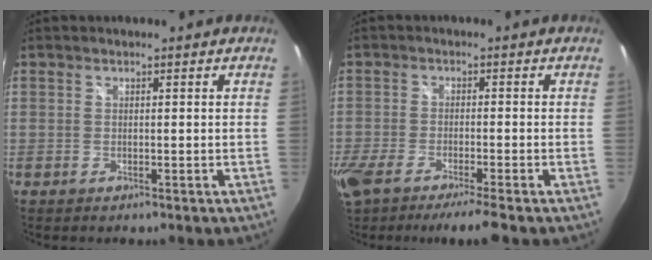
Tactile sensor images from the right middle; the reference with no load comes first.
{"total": 8.6, "force": [-6.7, 0.5, 5.4], "torque": [-0.130, -0.036, -0.119]}